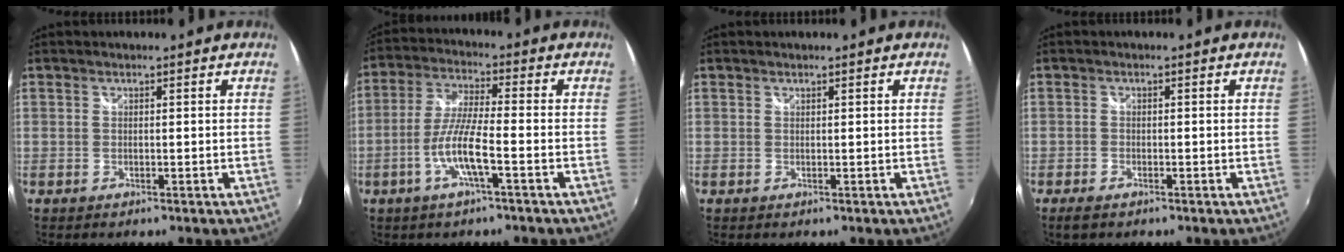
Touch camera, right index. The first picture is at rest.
{"total": 8.3, "force": [-3.4, 0.6, 7.5], "torque": [-0.159, -0.001, -0.067]}
{"total": 0.0}
{"total": 2.6, "force": [-1.9, 1.1, 1.3], "torque": [-0.033, -0.008, -0.037]}